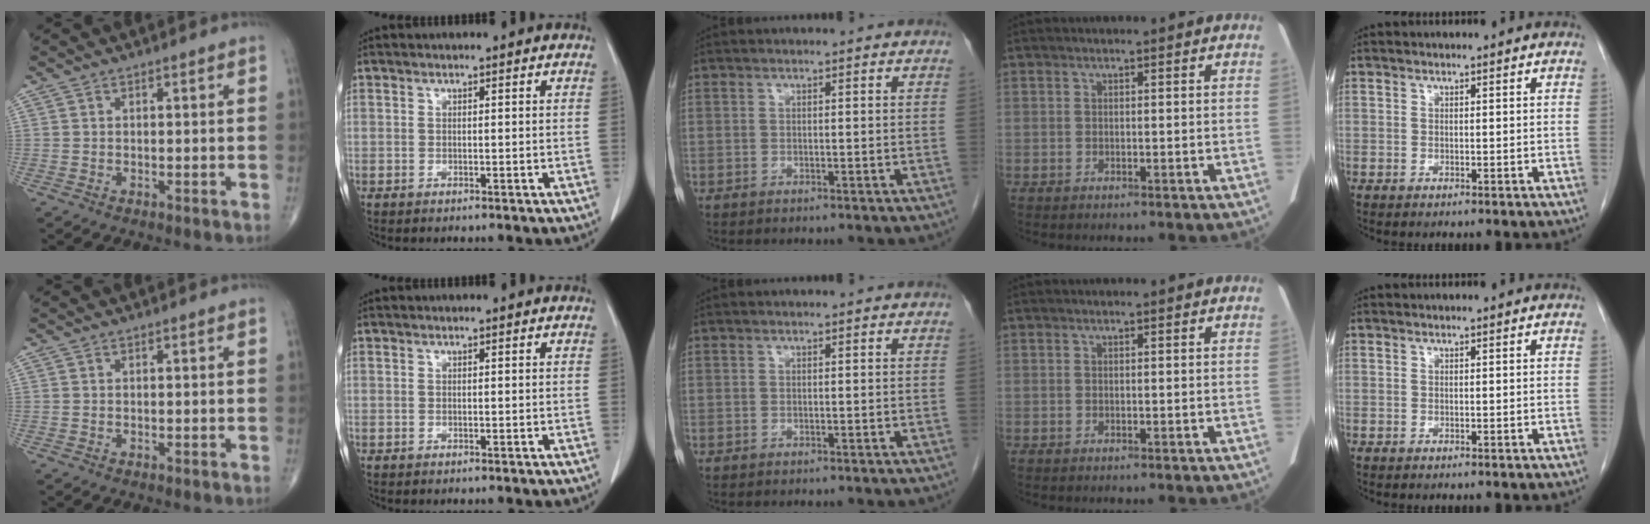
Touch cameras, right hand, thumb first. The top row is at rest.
{}